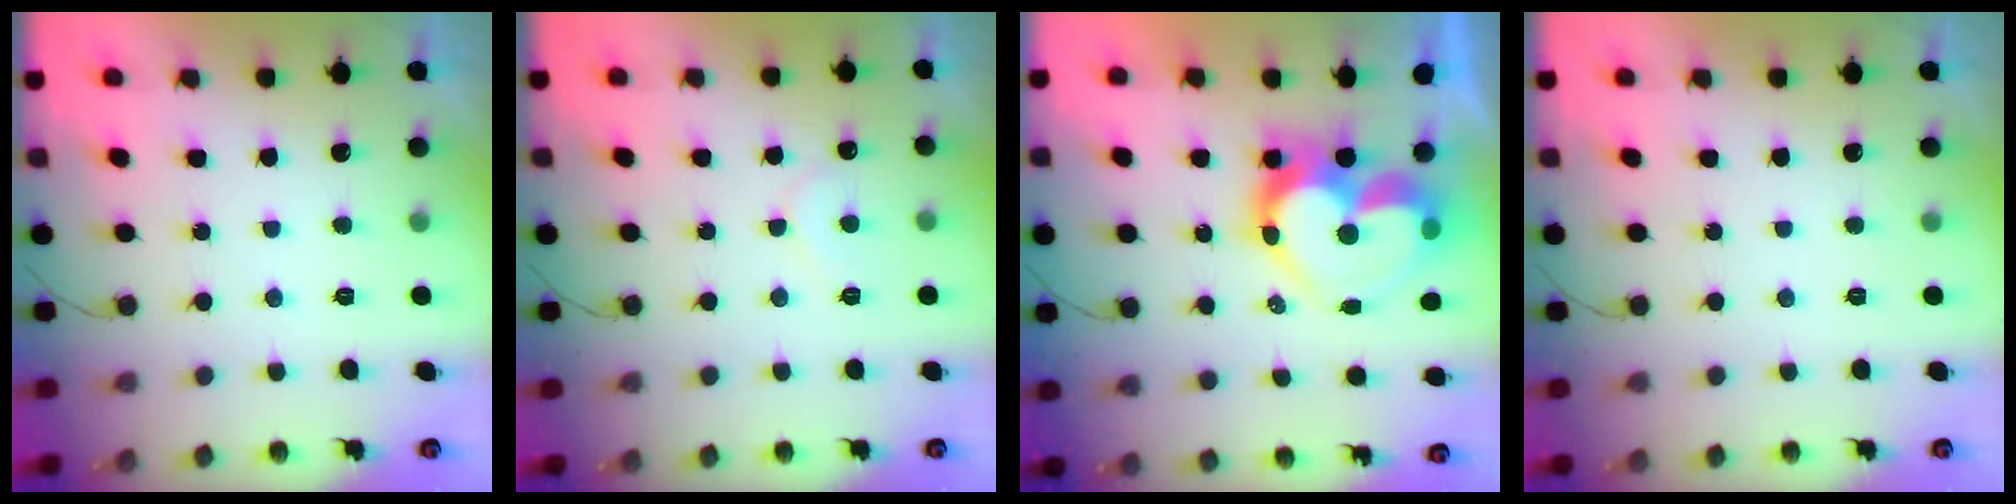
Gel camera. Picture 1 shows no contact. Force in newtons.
{"total": 5.5, "press": 5.5, "slide": 0.4}
{"total": 18.1, "press": 18.0, "slide": 1.6}
{"total": 0.0}